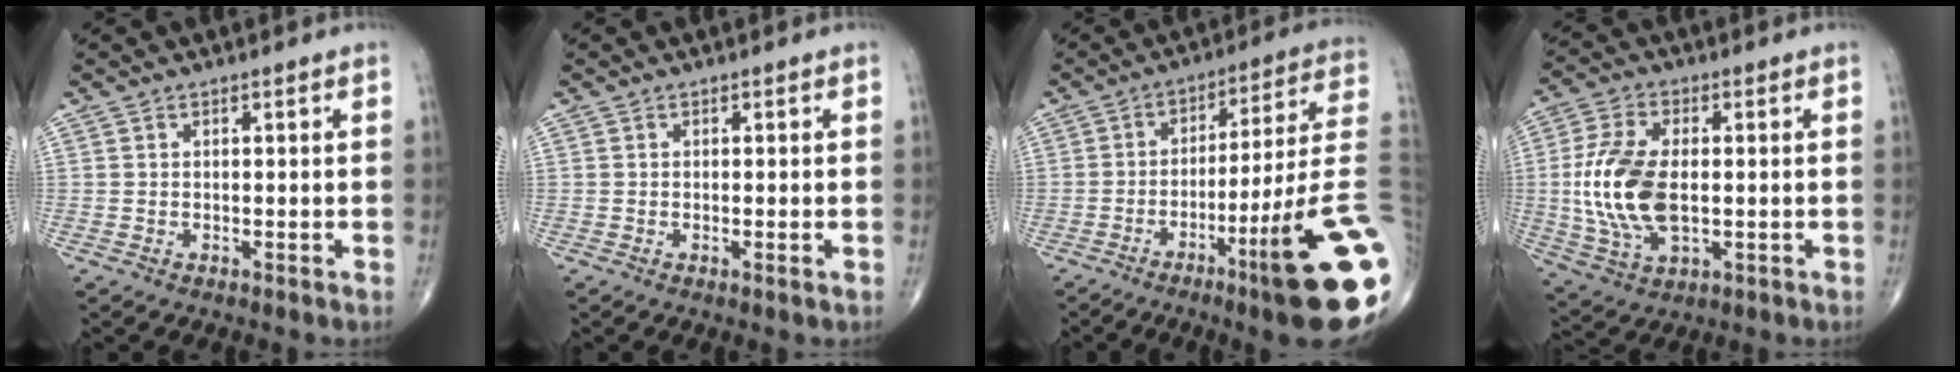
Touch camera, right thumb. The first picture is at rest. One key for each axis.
{"total": 0.9, "fx": -0.2, "fy": 0.0, "fz": 0.9, "tx": -0.014, "ty": -0.003, "tz": -0.003}
{"total": 21.7, "fx": -7.6, "fy": 1.0, "fz": 20.3, "tx": -0.234, "ty": 0.029, "tz": -0.113}
{"total": 14.5, "fx": -0.3, "fy": 7.8, "fz": 12.2, "tx": -0.258, "ty": -0.002, "tz": -0.002}